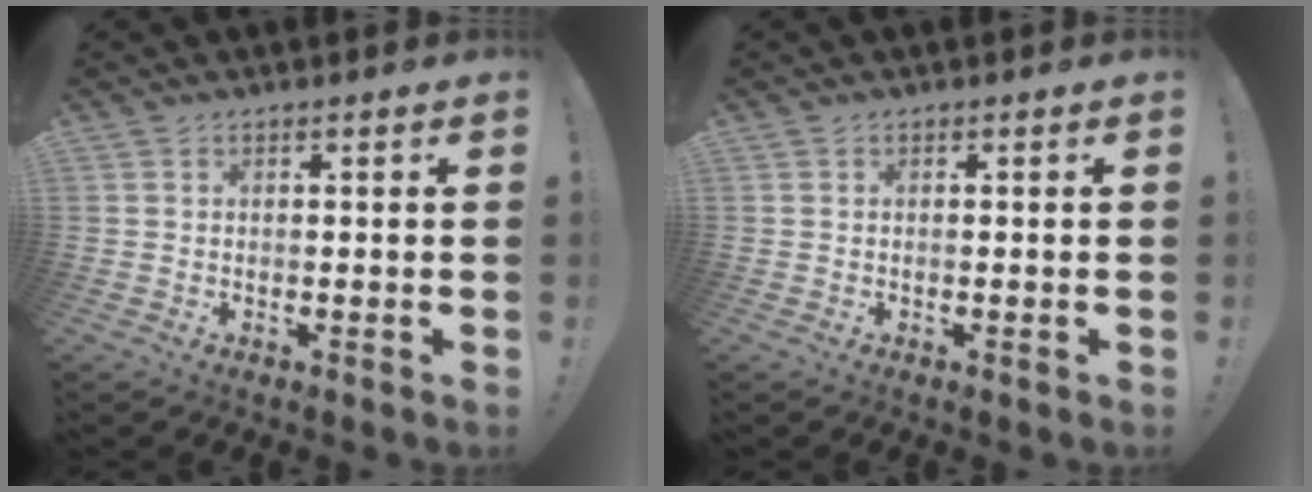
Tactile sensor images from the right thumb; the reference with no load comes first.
{"total": 0.0}